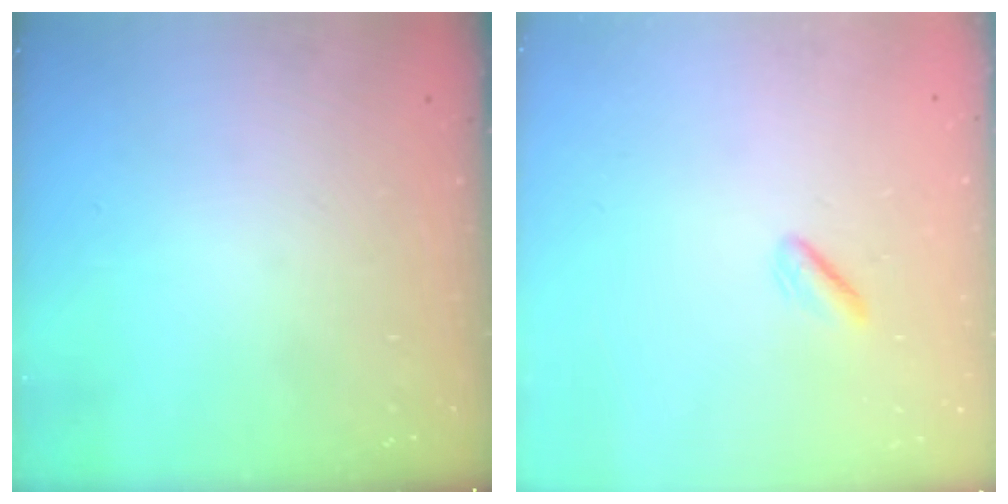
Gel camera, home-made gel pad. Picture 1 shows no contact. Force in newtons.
{"total": 0.8, "press": 0.4, "slide": 0.6}